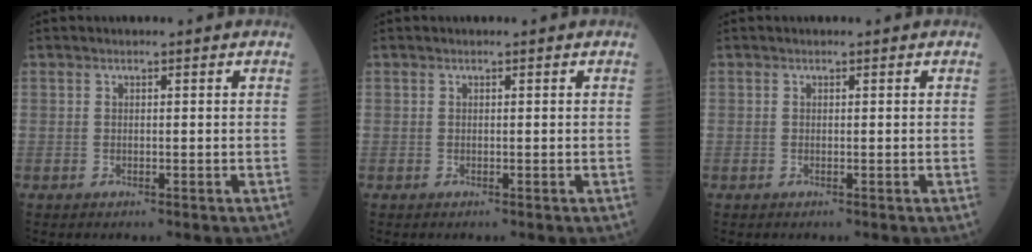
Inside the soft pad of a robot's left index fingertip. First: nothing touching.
{"total": 0.0}
{"total": 0.0}